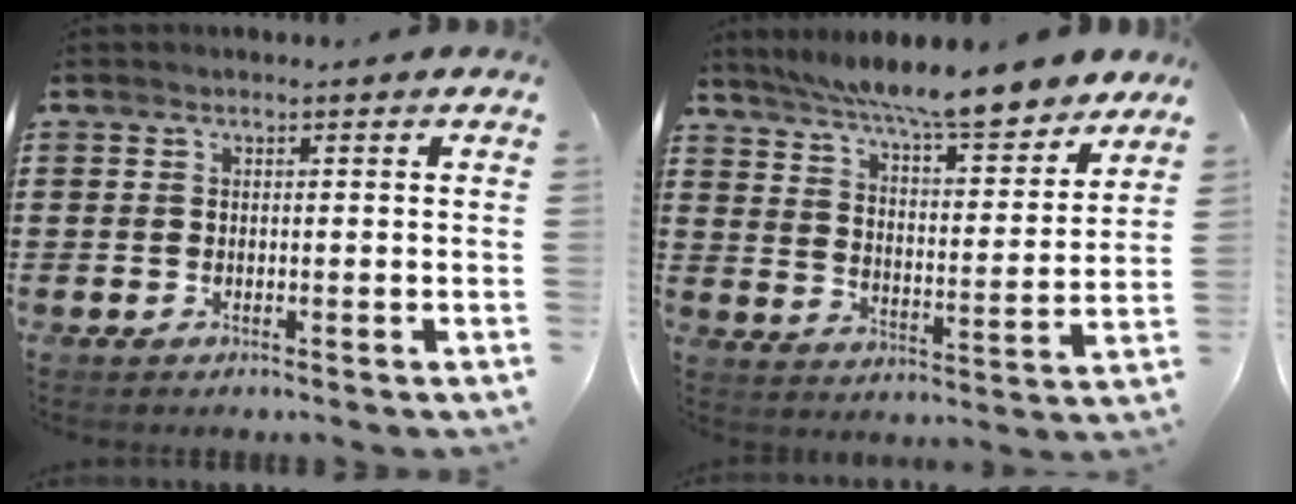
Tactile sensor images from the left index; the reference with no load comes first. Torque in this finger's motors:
{"motor_torque": [1.23, -0.91, 0.46, 0.21]}